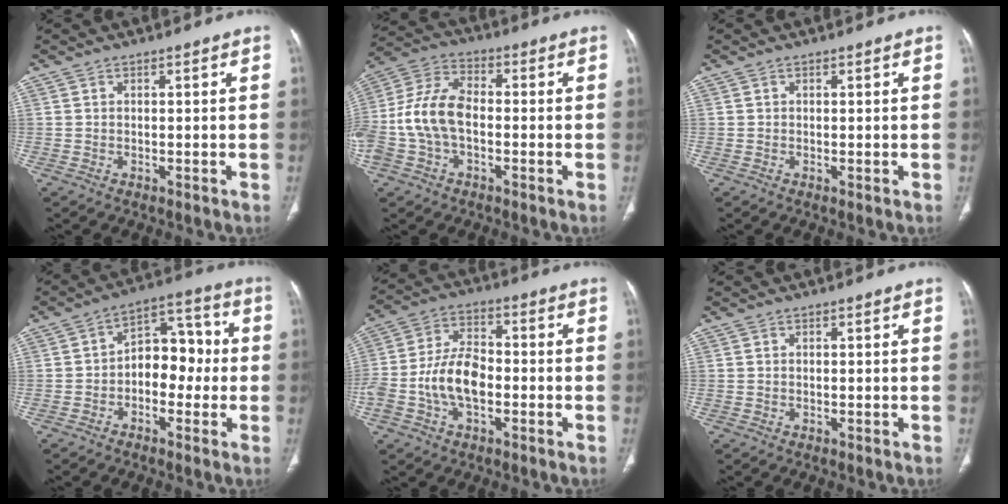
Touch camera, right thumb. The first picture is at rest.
{"total": 12.7, "force": [-1.9, 7.9, 9.7], "torque": [-0.209, 0.037, -0.042]}
{"total": 0.0}
{"total": 9.9, "force": [-1.1, 6.6, 7.2], "torque": [-0.061, 0.042, -0.033]}
{"total": 11.0, "force": [-2.8, 6.4, 8.5], "torque": [-0.167, 0.033, -0.057]}
{"total": 0.0}